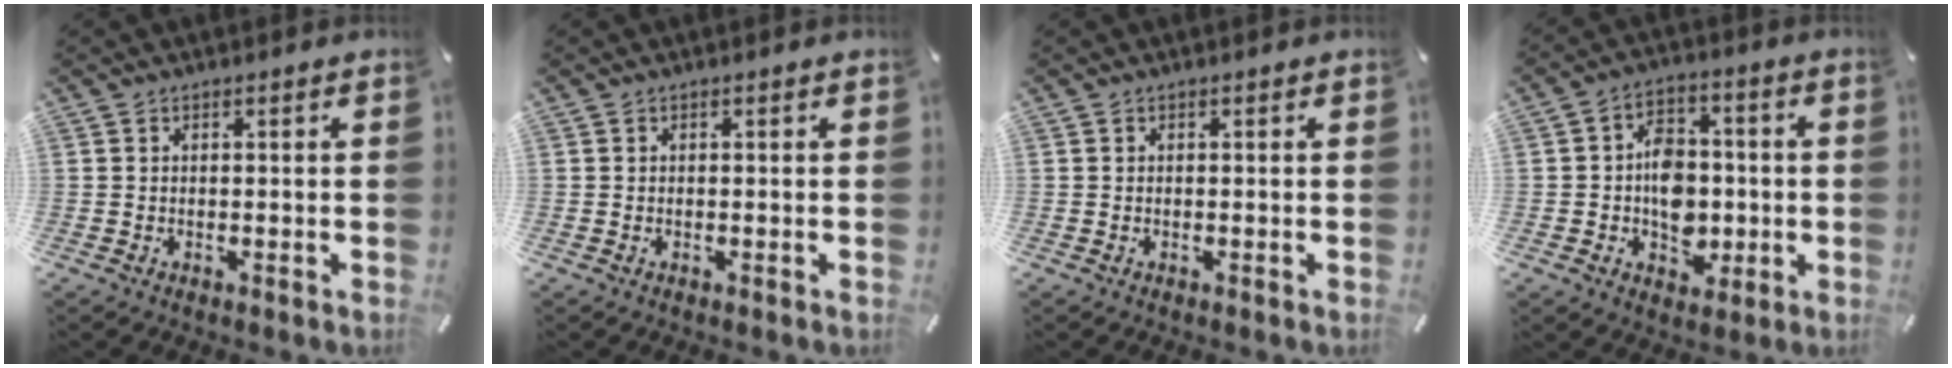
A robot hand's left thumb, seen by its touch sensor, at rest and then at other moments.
{"total": 0.0}
{"total": 0.0}
{"total": 9.8, "force": [-1.5, 7.8, 5.8], "torque": [-0.093, 0.017, -0.022]}